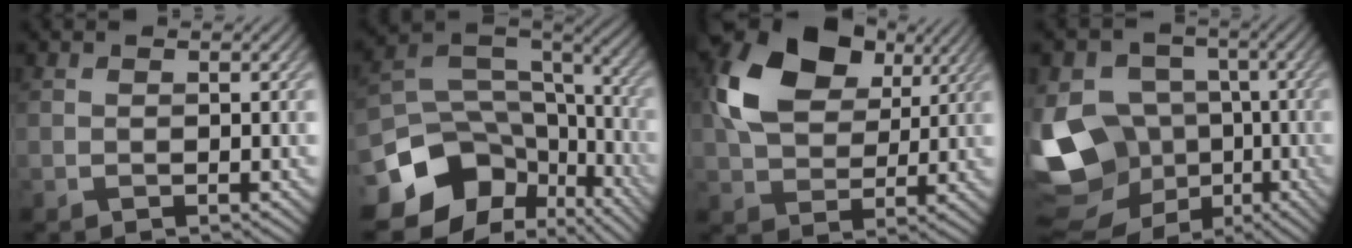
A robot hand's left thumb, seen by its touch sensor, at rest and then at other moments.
{"total": 16.6, "force": [-7.8, 12.2, 8.2], "torque": [-0.210, -0.030, -0.086]}
{"total": 12.6, "force": [4.9, 8.4, 7.9], "torque": [-0.168, 0.009, 0.093]}
{"total": 17.1, "force": [-4.4, 14.2, 8.5], "torque": [-0.225, -0.021, -0.069]}